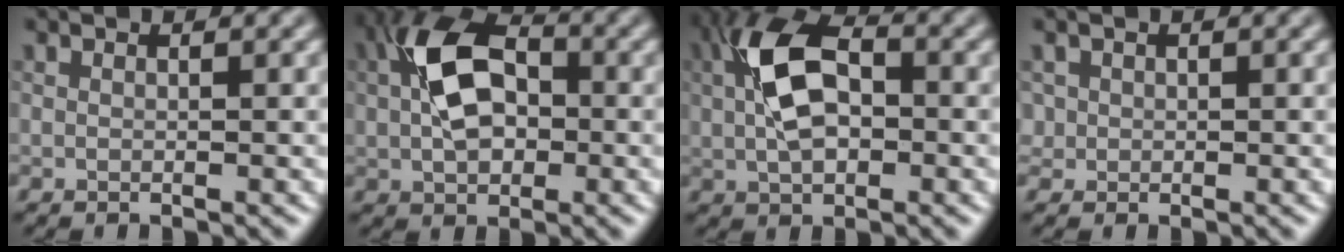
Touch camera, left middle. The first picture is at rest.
{"total": 7.2, "force": [-0.4, 4.5, 5.6], "torque": [-0.121, 0.017, -0.010]}
{"total": 6.8, "force": [-0.4, 3.9, 5.6], "torque": [-0.122, 0.016, -0.008]}
{"total": 0.6, "force": [-0.2, 0.0, -0.5], "torque": [0.001, 0.006, 0.010]}